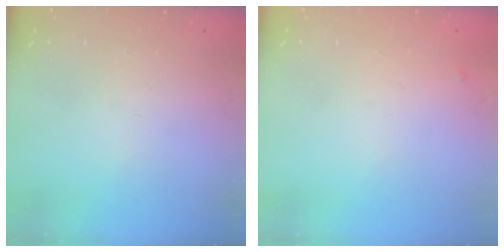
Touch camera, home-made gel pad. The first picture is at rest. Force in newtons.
{"total": 2.5, "press": 2.4, "slide": 0.4}